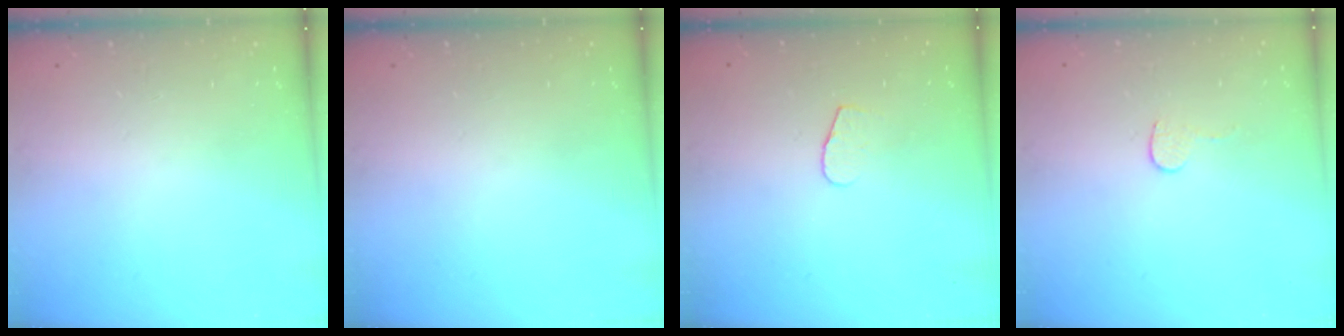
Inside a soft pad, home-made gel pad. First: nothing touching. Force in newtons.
{"total": 0.0}
{"total": 4.6, "press": 4.6, "slide": 0.4}
{"total": 4.7, "press": 4.7, "slide": 0.4}